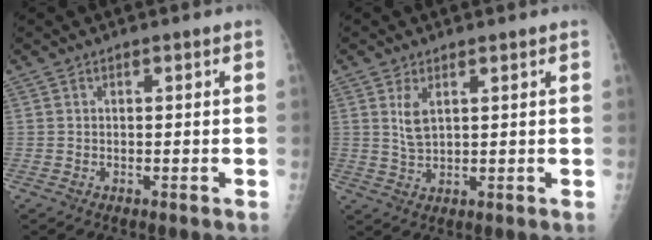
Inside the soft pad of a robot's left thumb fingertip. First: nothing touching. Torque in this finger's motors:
{"motor_torque": [0.66, 0.81, 0.24, -0.51, 0.02]}